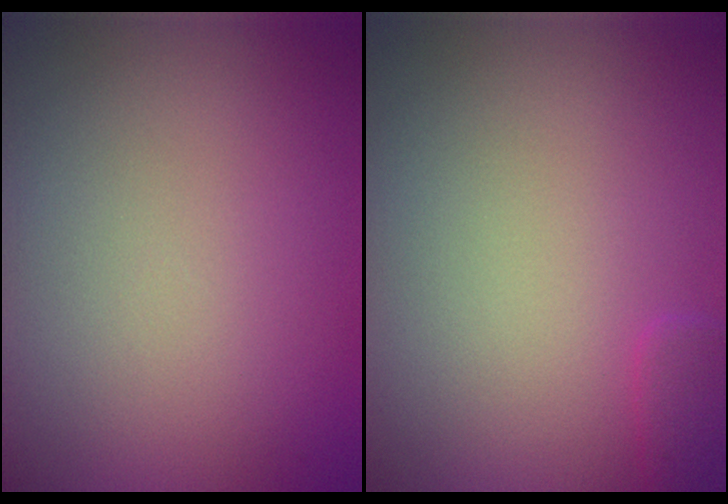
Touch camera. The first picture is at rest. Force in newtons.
{"total": 1.2, "press": 1.2, "slide": 0.1}